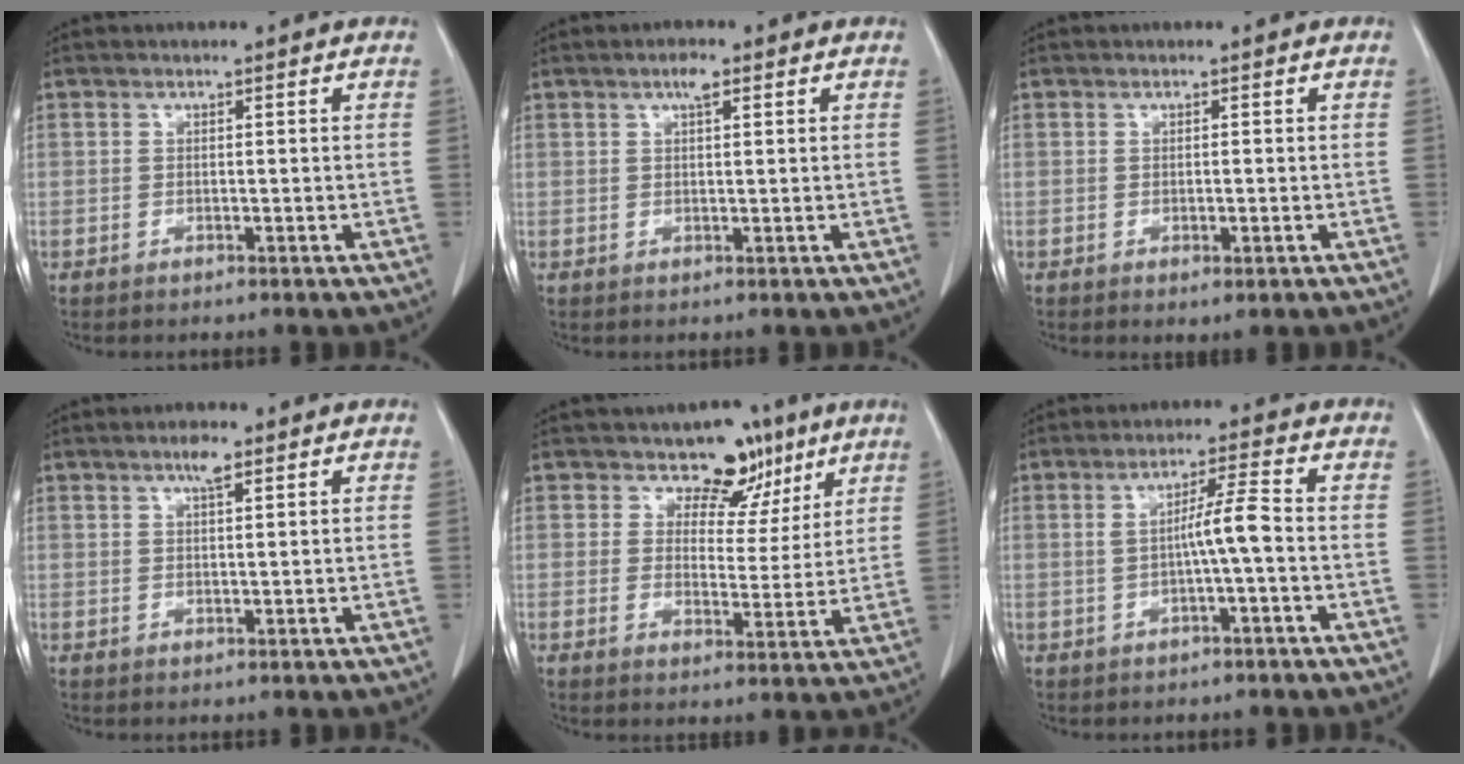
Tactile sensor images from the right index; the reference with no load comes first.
{"total": 2.1, "force": [1.2, 0.5, 1.7], "torque": [-0.031, 0.005, 0.018]}
{"total": 1.2, "force": [-0.3, 0.4, 1.1], "torque": [-0.019, -0.004, 0.003]}
{"total": 2.5, "force": [1.6, 0.5, 1.9], "torque": [-0.036, 0.004, 0.025]}
{"total": 6.9, "force": [5.0, 4.5, 1.9], "torque": [-0.006, -0.004, 0.066]}
{"total": 4.8, "force": [-0.5, -0.3, 4.8], "torque": [-0.080, 0.008, -0.009]}